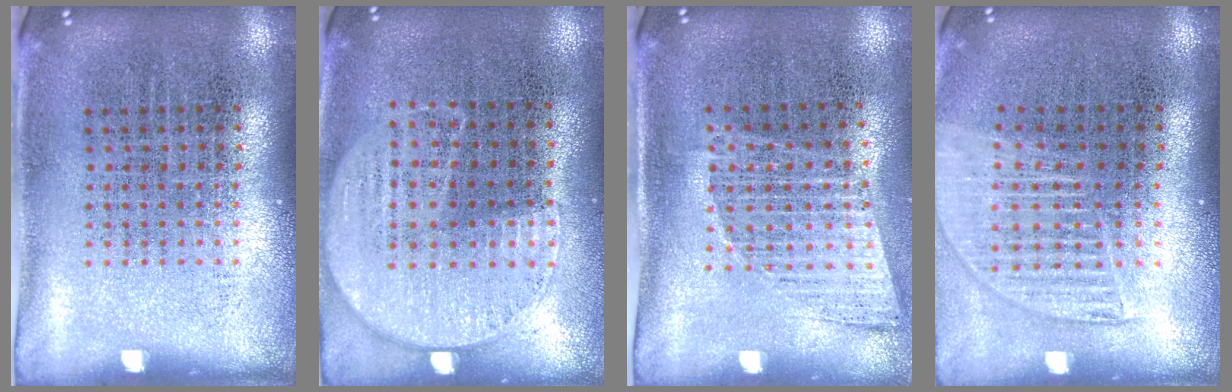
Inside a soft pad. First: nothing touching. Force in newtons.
{"total": 1.1, "press": 1.0, "slide": 0.5}
{"total": 1.2, "press": 1.1, "slide": 0.6}
{"total": 1.4, "press": 1.3, "slide": 0.6}